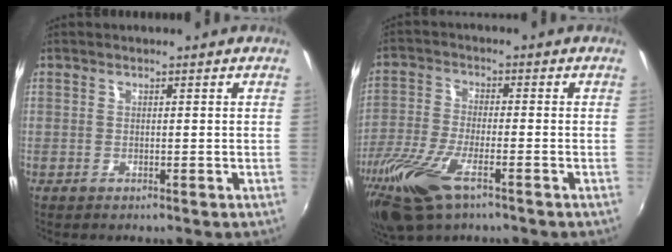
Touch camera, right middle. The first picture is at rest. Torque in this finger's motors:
{"motor_torque": [1.19, -0.95, 0.32, 0.21]}